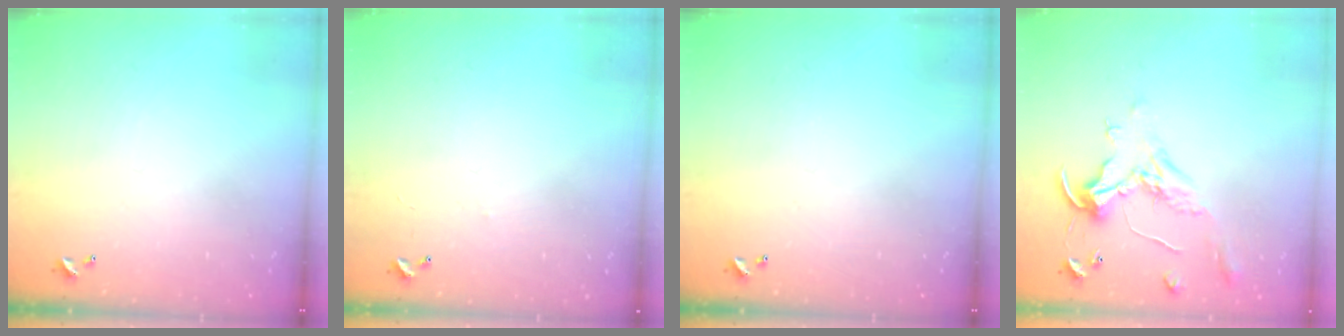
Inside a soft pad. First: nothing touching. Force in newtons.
{"total": 4.0, "press": 3.9, "slide": 0.3}
{"total": 0.0}
{"total": 0.8, "press": 0.5, "slide": 0.6}